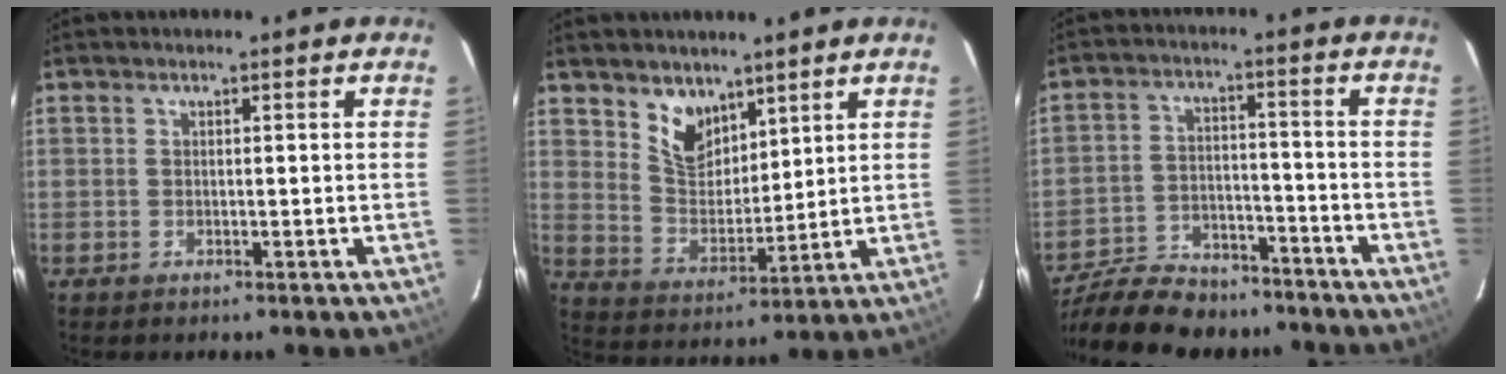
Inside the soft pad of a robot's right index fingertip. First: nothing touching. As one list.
[{"total": 8.4, "force": [5.8, 5.0, 3.5], "torque": [-0.058, 0.003, 0.118]}, {"total": 19.0, "force": [-15.8, 7.6, 7.2], "torque": [-0.170, 0.006, -0.238]}]